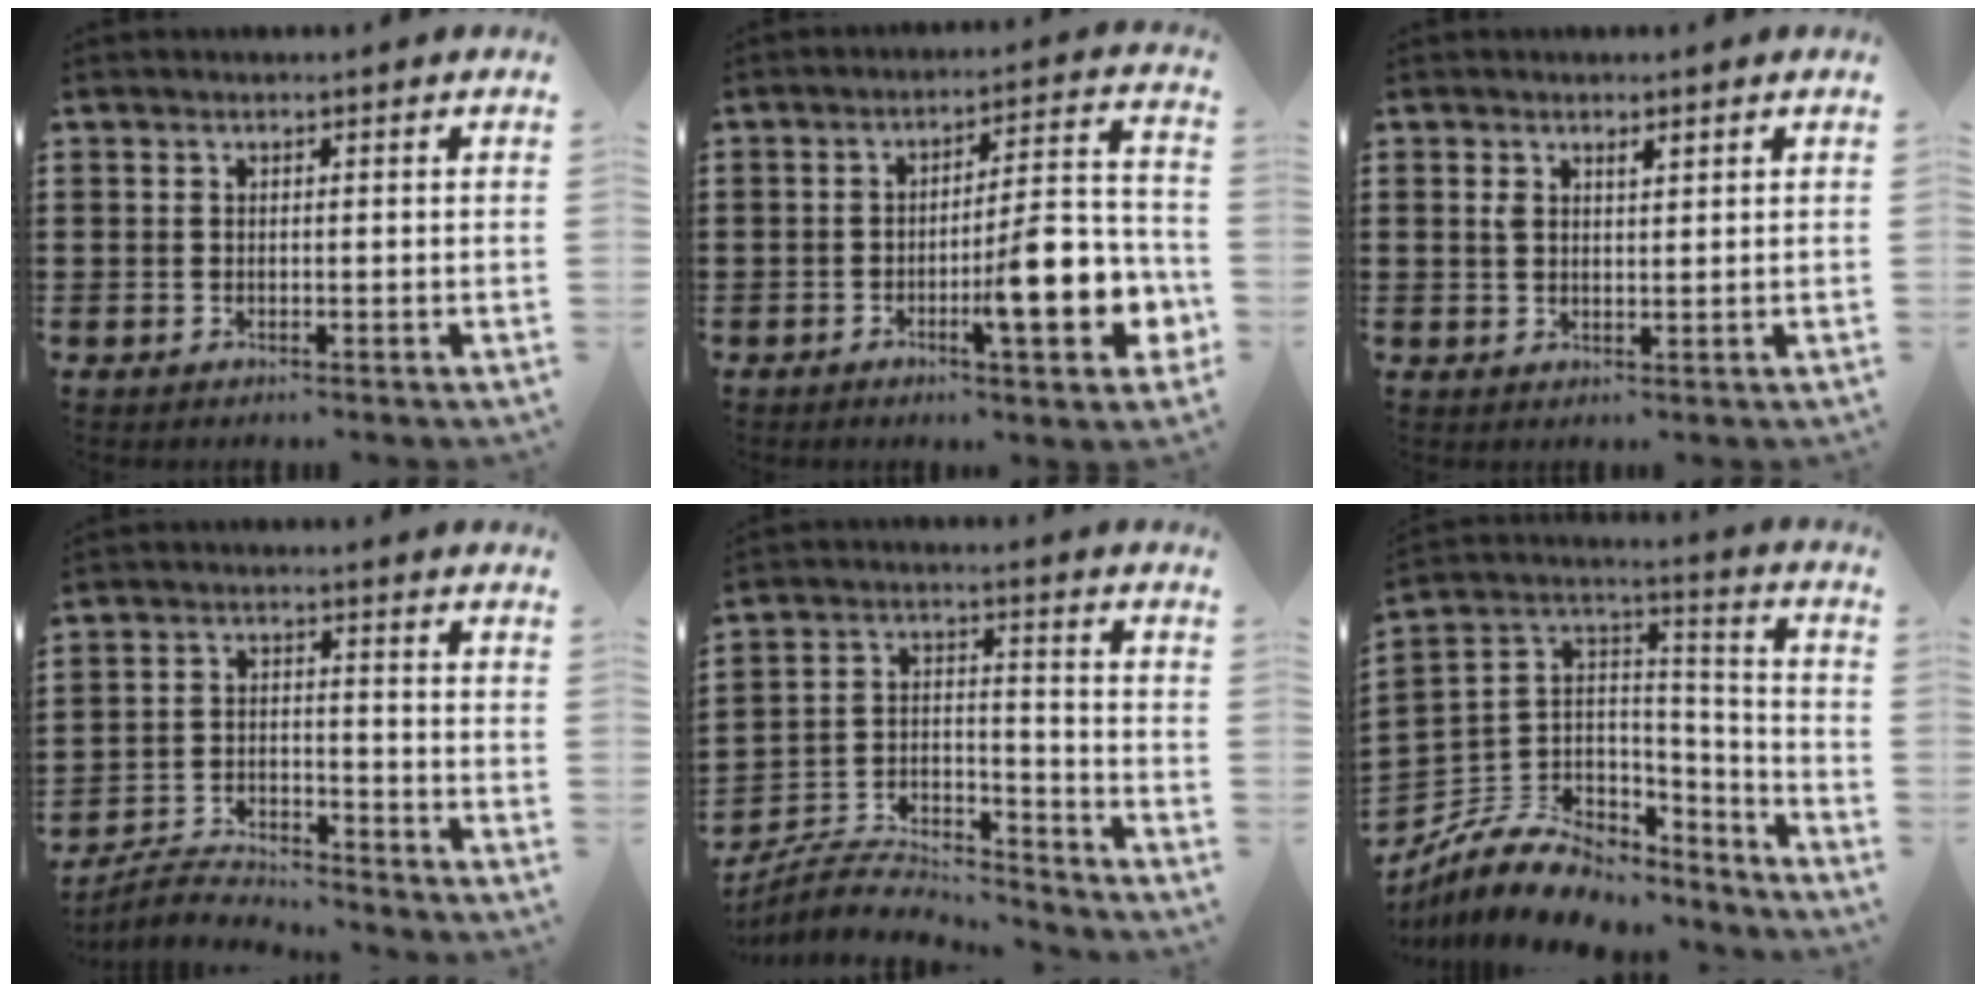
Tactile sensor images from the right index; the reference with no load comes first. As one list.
[{"total": 11.4, "force": [-4.1, 2.4, 10.3], "torque": [-0.150, -0.011, -0.070]}, {"total": 1.7, "force": [1.0, 0.7, 1.2], "torque": [-0.026, 0.004, 0.017]}, {"total": 4.2, "force": [-4.2, 0.4, 0.5], "torque": [-0.021, 0.003, -0.089]}, {"total": 6.4, "force": [-6.1, 1.1, 1.4], "torque": [-0.039, -0.002, -0.125]}, {"total": 9.1, "force": [-5.8, 6.2, 3.2], "torque": [-0.079, 0.010, -0.105]}]